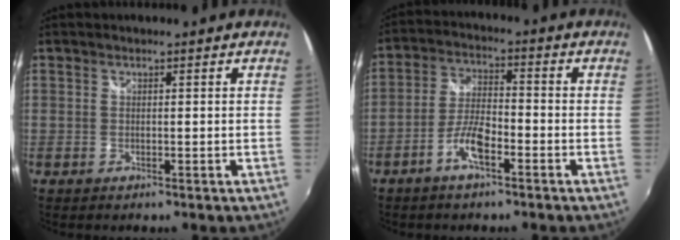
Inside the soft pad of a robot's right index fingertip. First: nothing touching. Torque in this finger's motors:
{"motor_torque": [0.03, 0.08, 0.01, 0.01]}